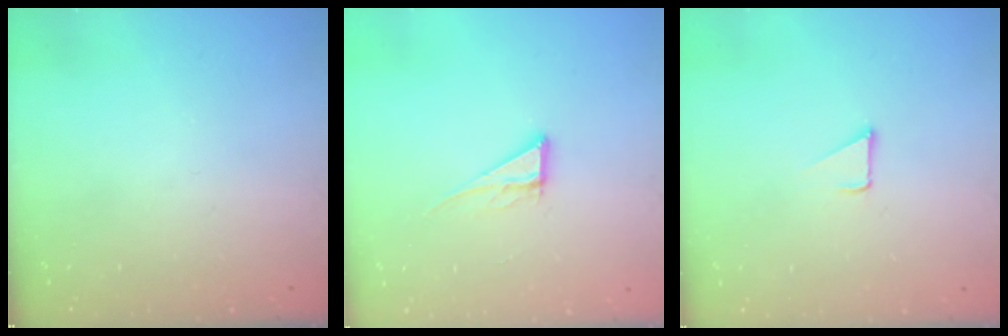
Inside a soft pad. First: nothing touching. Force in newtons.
{"total": 6.6, "press": 6.6, "slide": 0.3}
{"total": 2.8, "press": 2.8, "slide": 0.2}